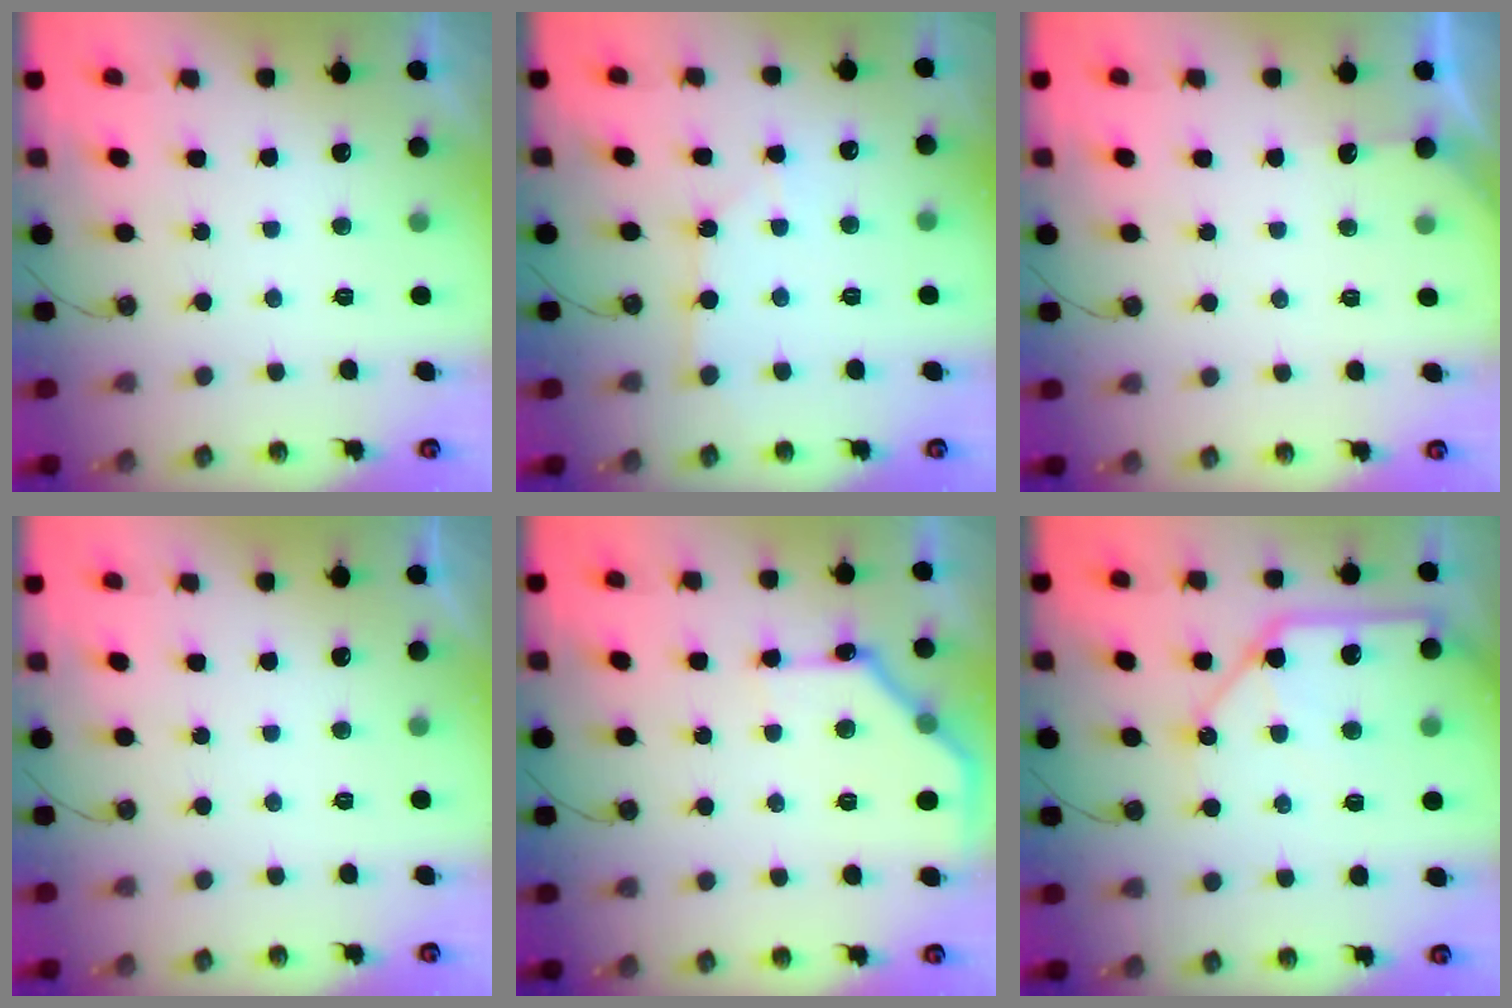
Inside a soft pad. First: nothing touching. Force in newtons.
{"total": 3.0, "press": 2.9, "slide": 0.4}
{"total": 3.2, "press": 3.2, "slide": 0.3}
{"total": 0.0}
{"total": 14.2, "press": 14.2, "slide": 0.3}
{"total": 12.9, "press": 12.8, "slide": 1.6}